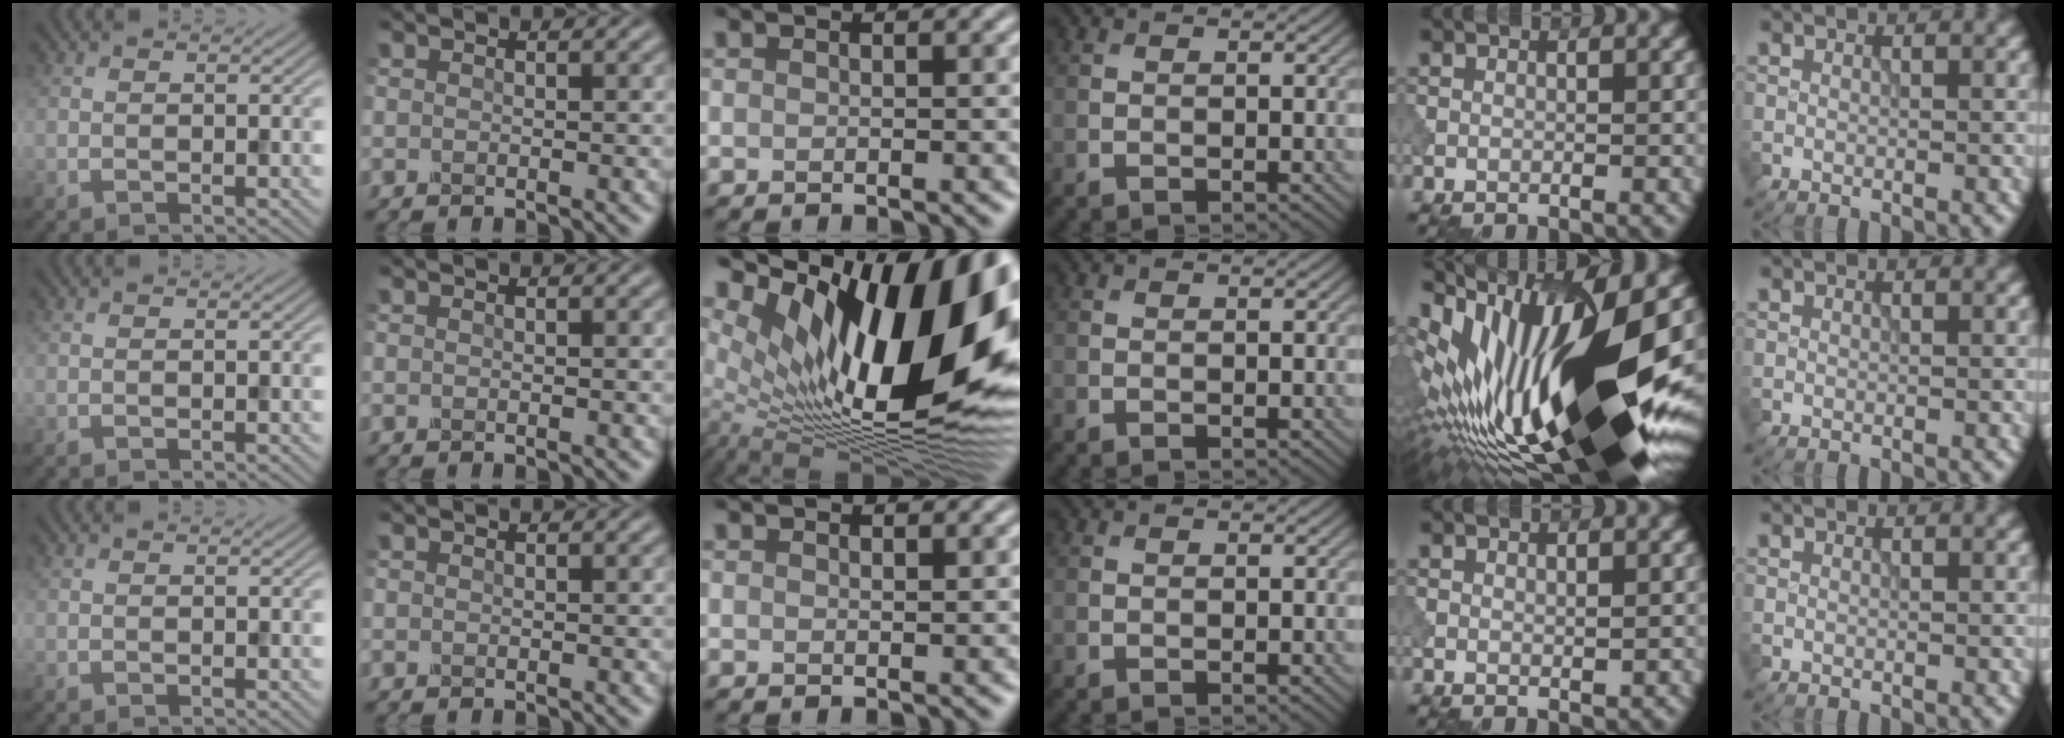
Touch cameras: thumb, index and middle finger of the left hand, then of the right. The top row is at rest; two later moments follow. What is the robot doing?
{"motion": "dispense", "object": "dispenser bottle"}